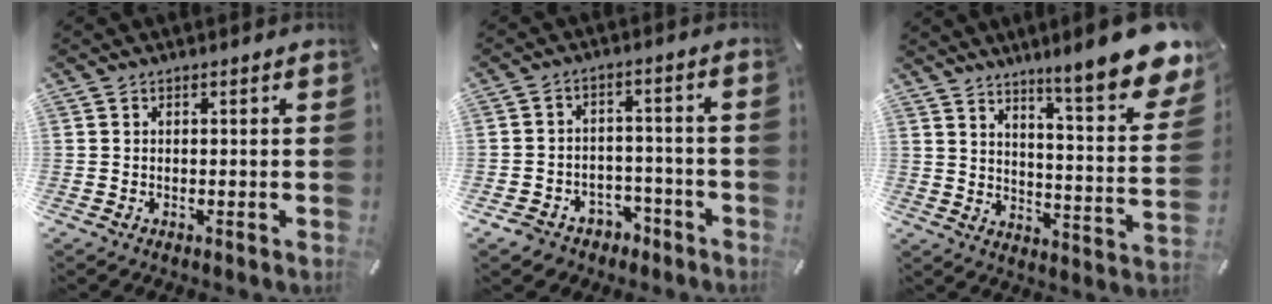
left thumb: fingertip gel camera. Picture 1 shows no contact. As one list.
[{"total": 5.3, "force": [-2.8, 4.5, 0.9], "torque": [-0.014, 0.020, -0.048]}, {"total": 14.3, "force": [10.7, 3.1, 9.0], "torque": [-0.130, -0.099, 0.175]}]